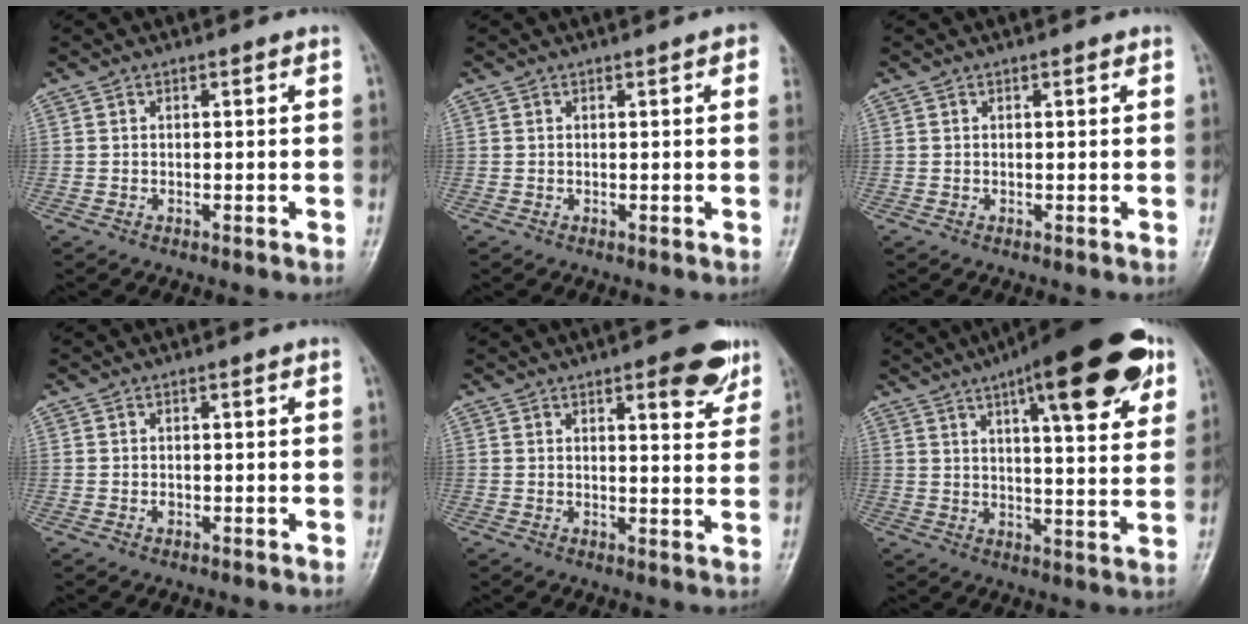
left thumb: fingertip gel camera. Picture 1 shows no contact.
{"total": 2.3, "force": [1.0, 0.5, 2.0], "torque": [-0.020, 0.003, 0.007]}
{"total": 0.7, "force": [0.4, 0.2, 0.6], "torque": [-0.009, 0.000, 0.004]}
{"total": 0.8, "force": [-0.1, 0.6, 0.5], "torque": [-0.003, 0.001, -0.002]}
{"total": 7.6, "force": [4.5, 2.4, 5.7], "torque": [-0.054, -0.021, 0.053]}
{"total": 21.5, "force": [11.0, 5.8, 17.5], "torque": [-0.227, -0.018, 0.152]}